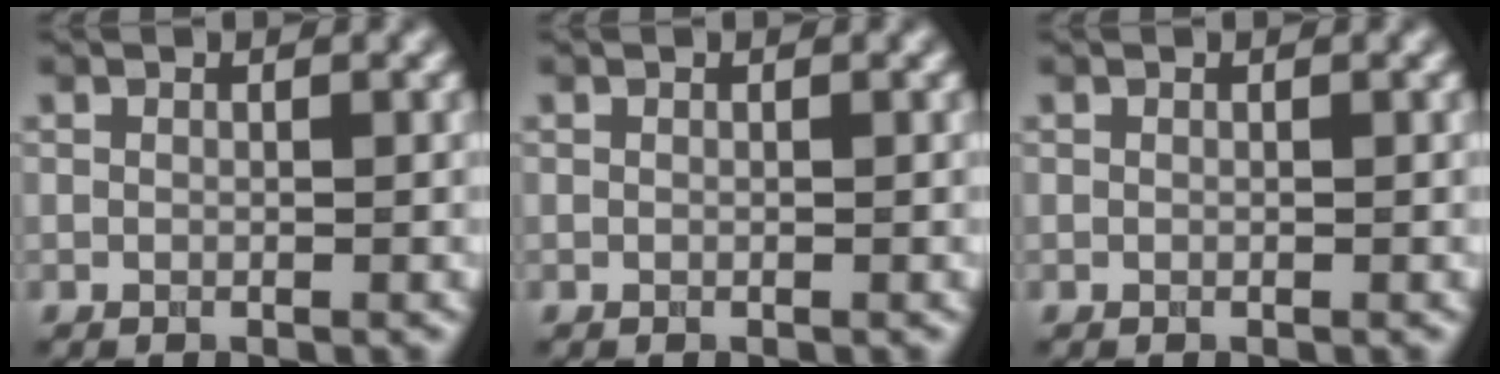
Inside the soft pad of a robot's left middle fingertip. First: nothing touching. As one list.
[{"total": 0.0}, {"total": 0.0}]